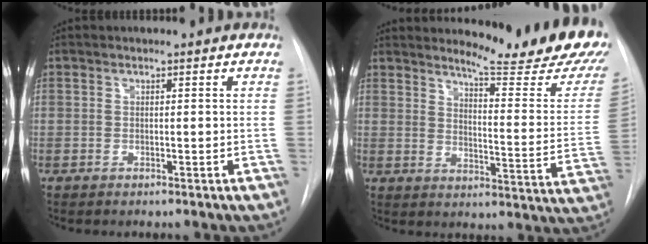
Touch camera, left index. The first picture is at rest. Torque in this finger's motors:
{"motor_torque": [0.83, -1.31, 0.12, 0.08]}